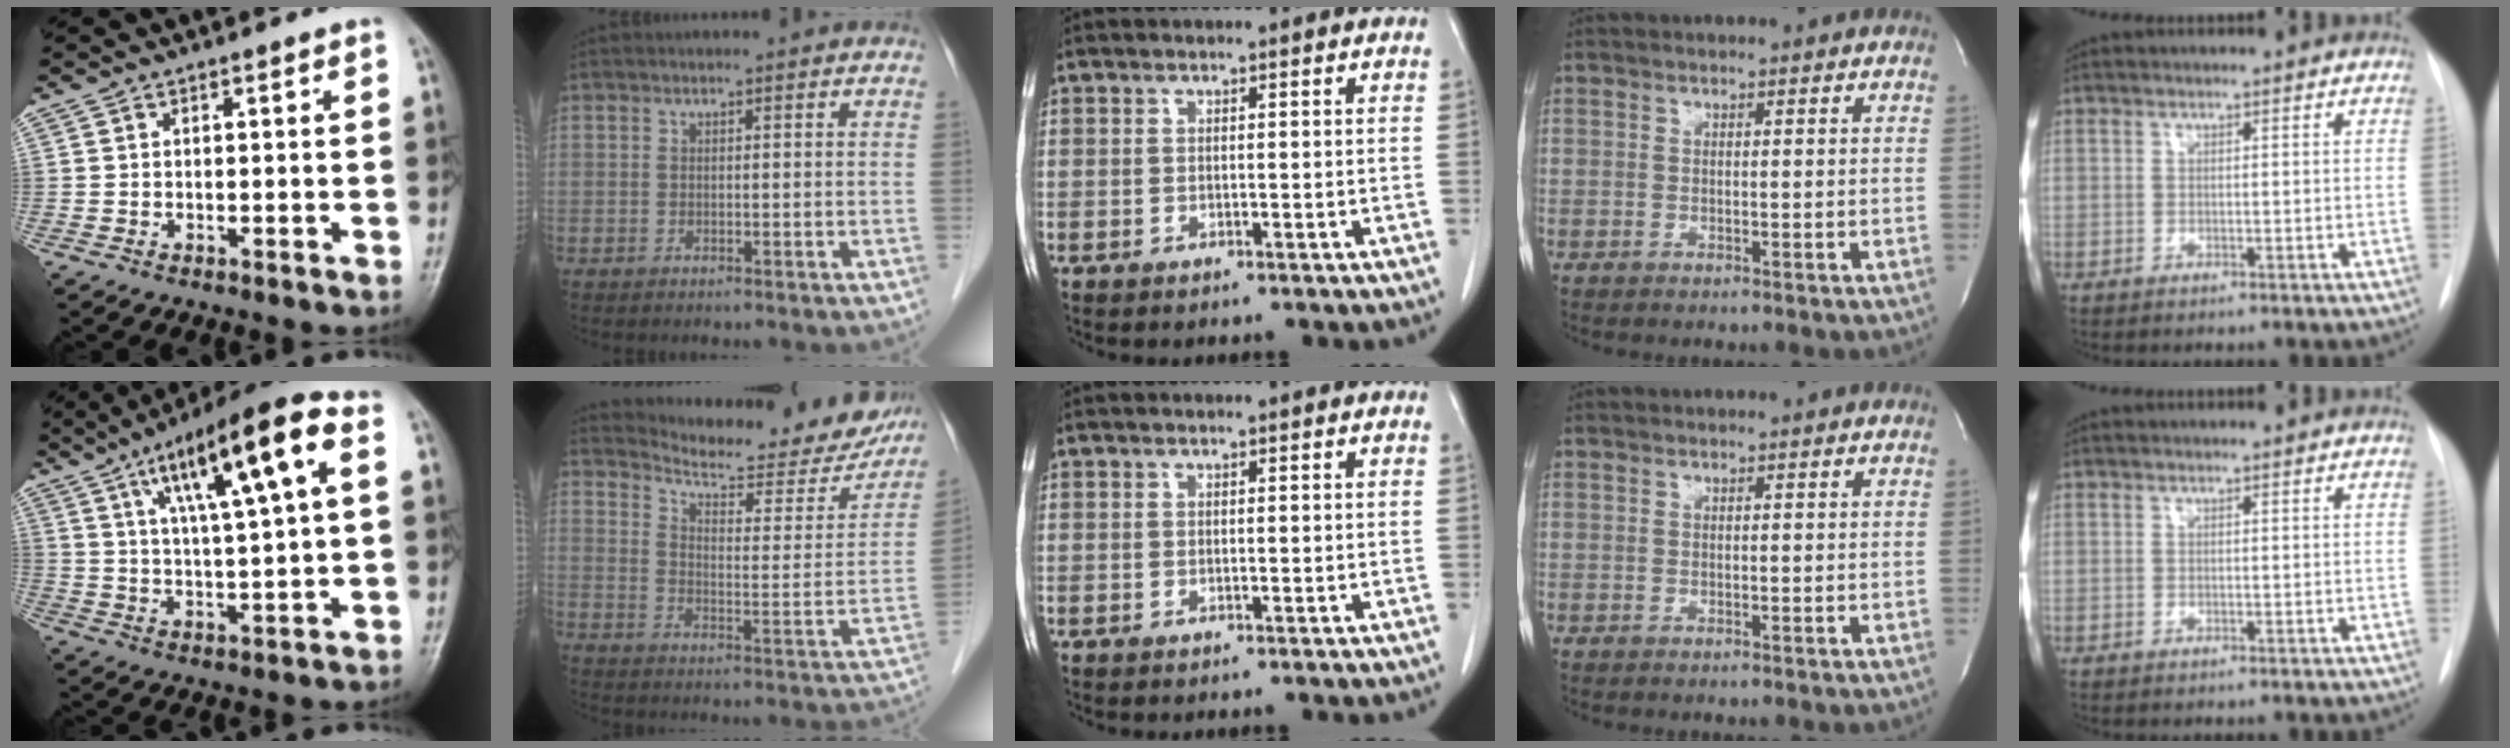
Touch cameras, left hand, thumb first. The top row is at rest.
{"thumb": {"total": 18.1, "force": [6.8, 3.8, 16.3], "torque": [-0.258, 0.007, 0.109]}, "index": {"total": 21.2, "force": [19.4, 4.1, 7.3], "torque": [-0.090, -0.046, 0.248]}}